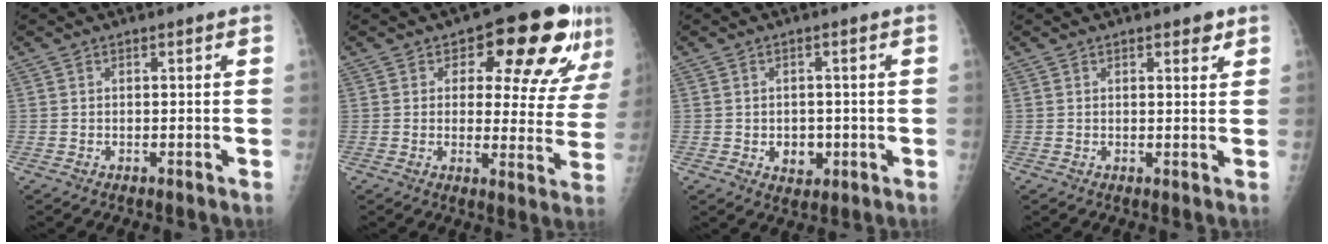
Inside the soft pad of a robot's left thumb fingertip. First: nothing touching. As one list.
[{"total": 16.0, "force": [8.0, 7.5, 11.7], "torque": [-0.096, -0.023, 0.099]}, {"total": 4.2, "force": [-0.8, 3.3, 2.5], "torque": [-0.016, 0.002, -0.003]}, {"total": 2.3, "force": [1.5, 1.0, 1.4], "torque": [-0.009, -0.007, 0.018]}]